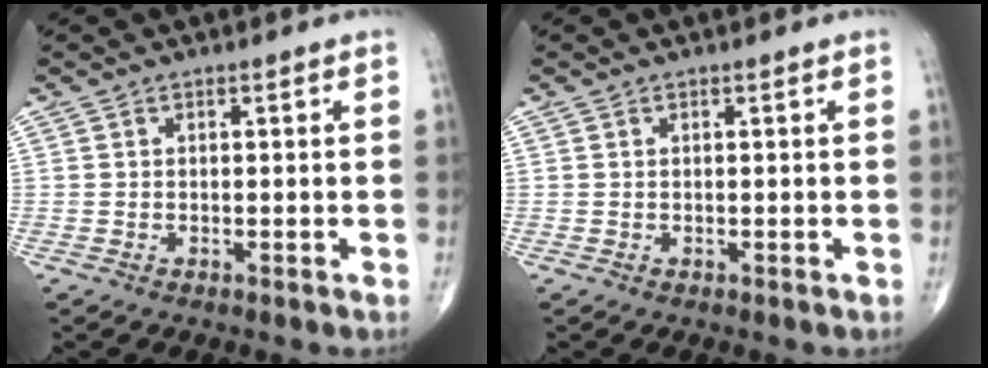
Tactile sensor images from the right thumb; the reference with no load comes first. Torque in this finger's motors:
{"motor_torque": [-0.16, -0.11, -0.11, -0.18, 0.00]}